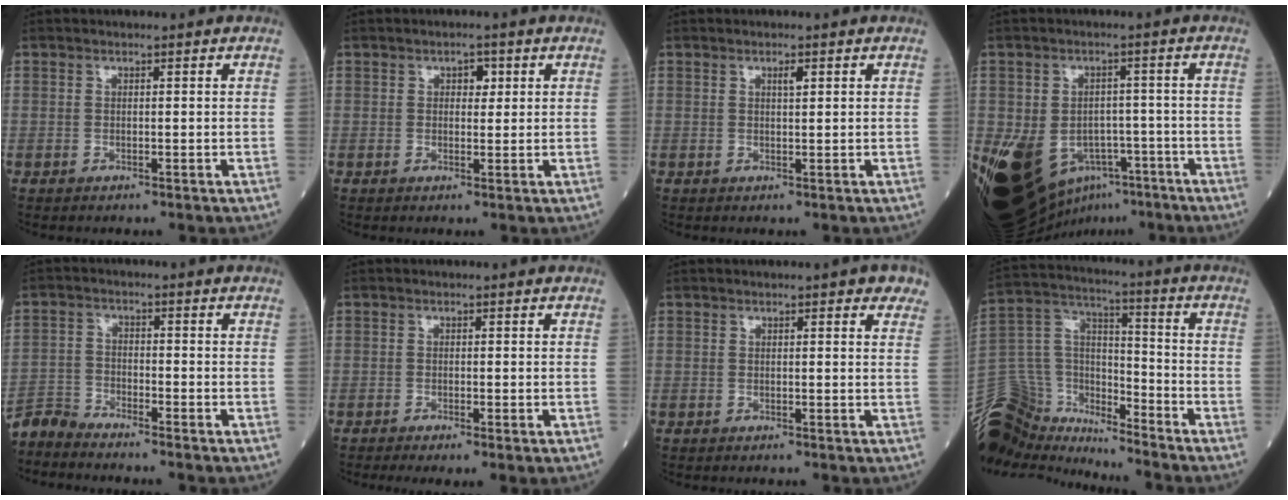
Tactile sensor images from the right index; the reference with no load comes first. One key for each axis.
{"total": 2.0, "fx": 0.7, "fy": 1.3, "fz": 1.4, "tx": -0.015, "ty": 0.005, "tz": 0.009}
{"total": 1.2, "fx": 0.6, "fy": 0.2, "fz": 1.0, "tx": -0.017, "ty": -0.001, "tz": 0.008}
{"total": 15.9, "fx": -7.6, "fy": 11.1, "fz": 8.5, "tx": -0.172, "ty": 0.008, "tz": -0.106}
{"total": 4.0, "fx": -4.0, "fy": -0.3, "fz": -0.2, "tx": 0.003, "ty": -0.016, "tz": -0.080}
{"total": 2.5, "fx": -1.4, "fy": 0.5, "fz": 2.1, "tx": -0.035, "ty": -0.008, "tz": -0.021}
{"total": 3.7, "fx": 2.6, "fy": 0.8, "fz": 2.6, "tx": -0.024, "ty": 0.007, "tz": 0.021}
{"total": 16.0, "fx": -14.6, "fy": 5.6, "fz": 3.5, "tx": -0.088, "ty": 0.065, "tz": -0.260}